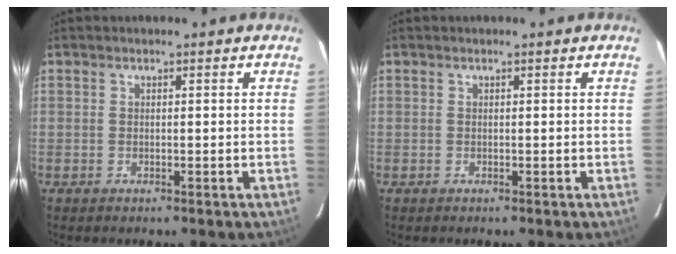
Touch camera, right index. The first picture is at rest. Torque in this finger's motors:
{"motor_torque": [0.00, 0.00, 0.02, 0.00]}